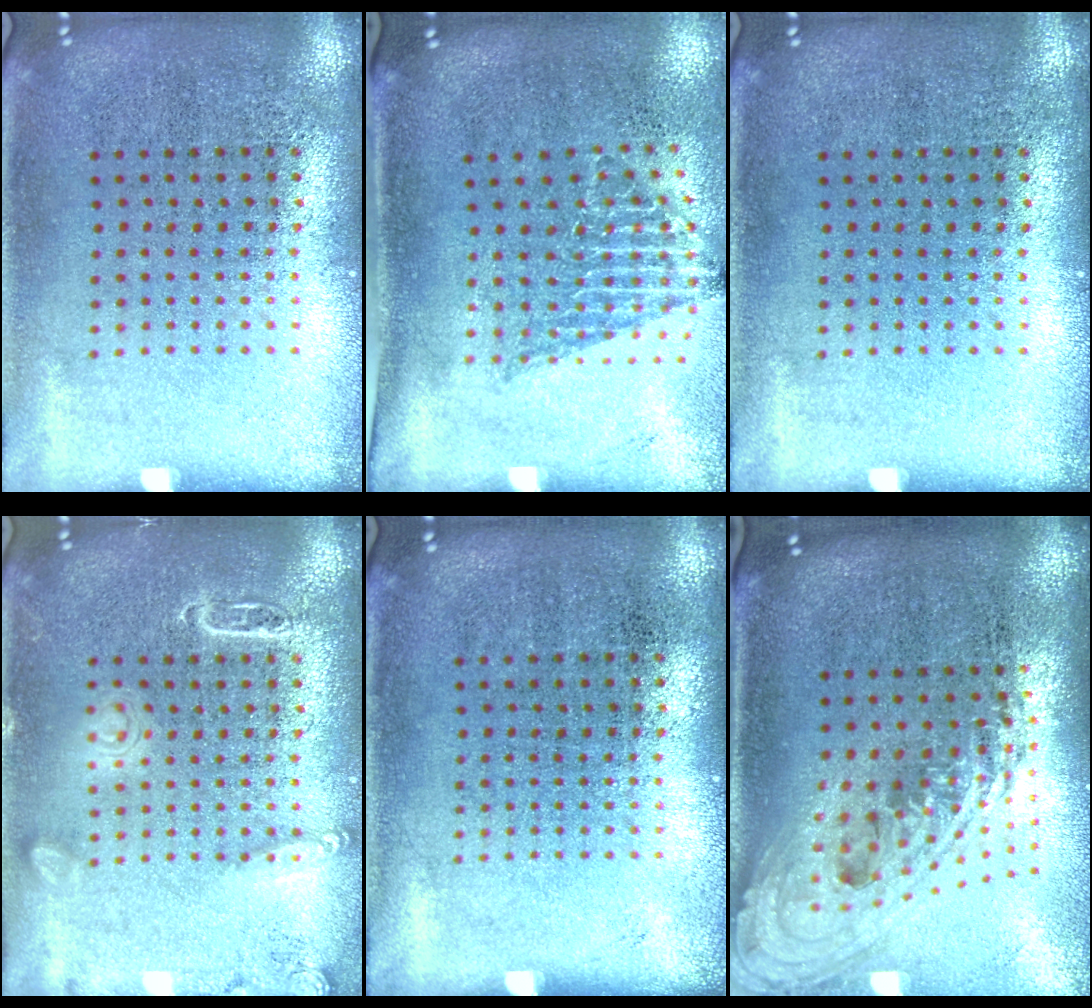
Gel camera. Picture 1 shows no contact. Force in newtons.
{"total": 1.3, "press": 1.0, "slide": 0.9}
{"total": 0.0}
{"total": 2.5, "press": 2.5, "slide": 0.3}
{"total": 0.0}
{"total": 2.4, "press": 1.8, "slide": 1.6}